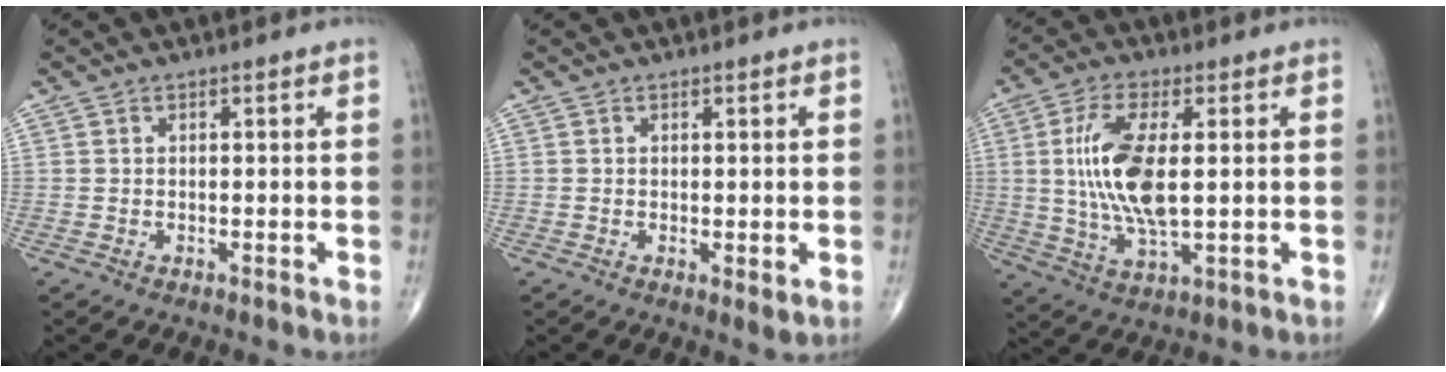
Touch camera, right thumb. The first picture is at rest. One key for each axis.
{"total": 1.8, "fx": -0.1, "fy": 0.5, "fz": 1.7, "tx": -0.028, "ty": -0.009, "tz": 0.000}
{"total": 12.9, "fx": 1.3, "fy": 4.9, "fz": 11.9, "tx": -0.250, "ty": -0.011, "tz": 0.030}